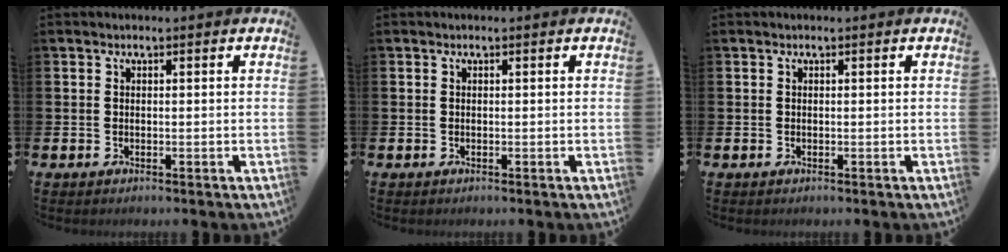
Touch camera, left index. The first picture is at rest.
{"total": 0.0}
{"total": 0.0}